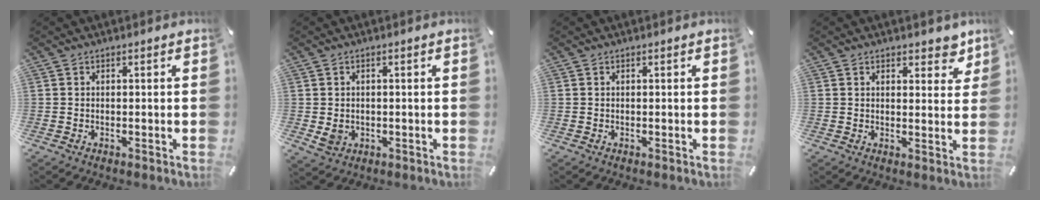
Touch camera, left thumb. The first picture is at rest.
{"total": 3.2, "force": [-0.3, 2.8, 1.5], "torque": [-0.032, -0.004, -0.007]}
{"total": 0.0}
{"total": 7.9, "force": [5.9, 4.1, 3.2], "torque": [-0.010, -0.043, 0.098]}